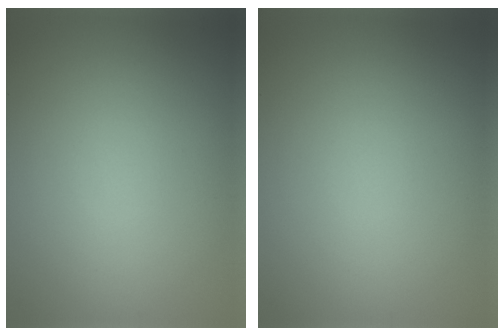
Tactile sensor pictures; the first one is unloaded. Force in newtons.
{"total": 0.0}